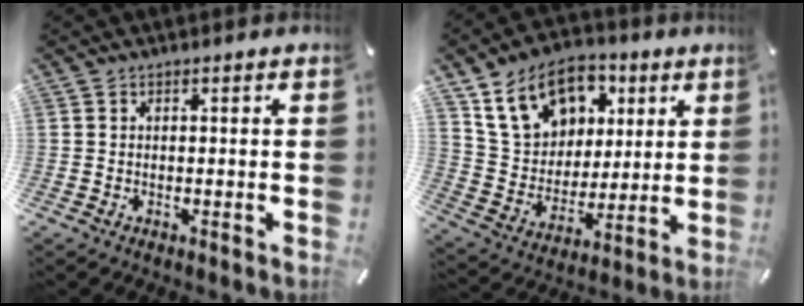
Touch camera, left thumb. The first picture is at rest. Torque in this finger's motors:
{"motor_torque": [2.41, 2.39, 1.42, -1.35, 0.19]}